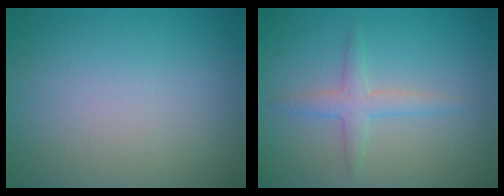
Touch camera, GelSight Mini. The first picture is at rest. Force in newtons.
{"total": 2.2, "press": 2.2, "slide": 0.1}